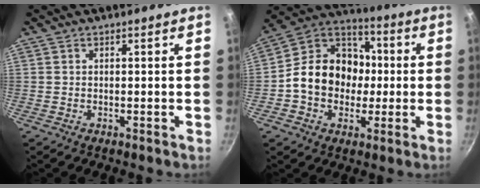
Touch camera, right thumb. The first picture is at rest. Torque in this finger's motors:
{"motor_torque": [0.89, 1.20, 0.73, -0.71, 0.29]}